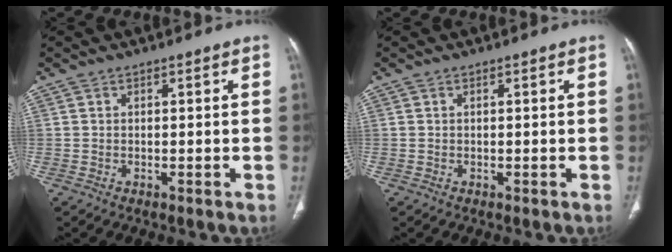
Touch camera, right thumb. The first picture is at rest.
{"total": 0.0}